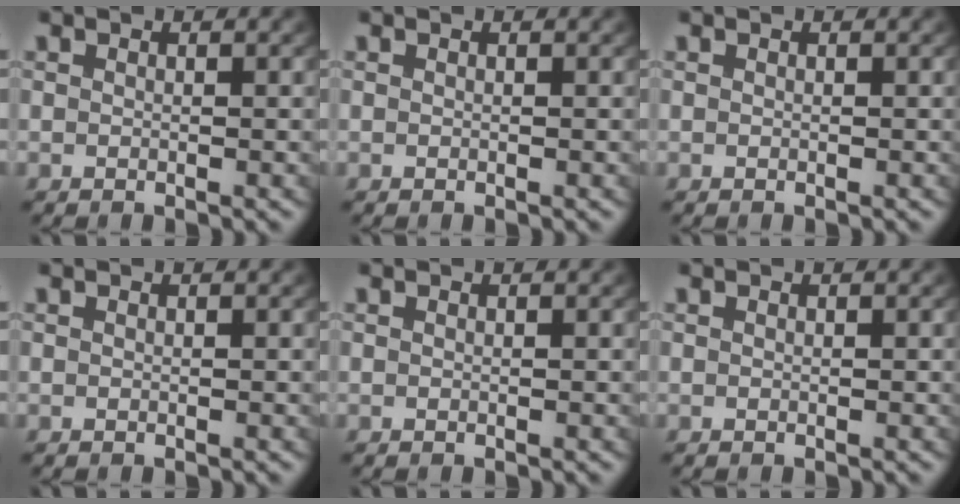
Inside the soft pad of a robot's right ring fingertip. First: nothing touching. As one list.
[{"total": 0.0}, {"total": 0.0}, {"total": 0.0}, {"total": 0.0}, {"total": 0.0}]